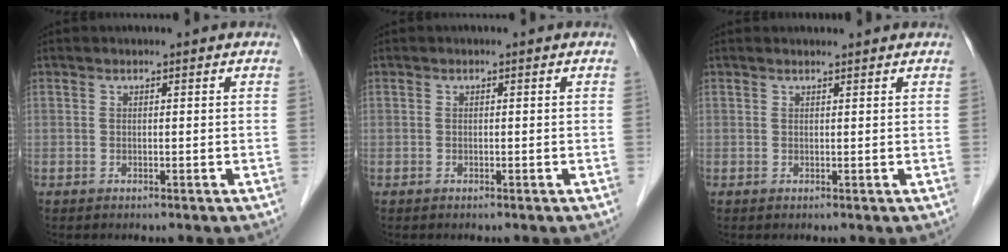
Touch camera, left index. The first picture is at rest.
{"total": 0.0}
{"total": 2.0, "force": [2.0, 0.1, 0.3], "torque": [-0.012, 0.014, 0.027]}